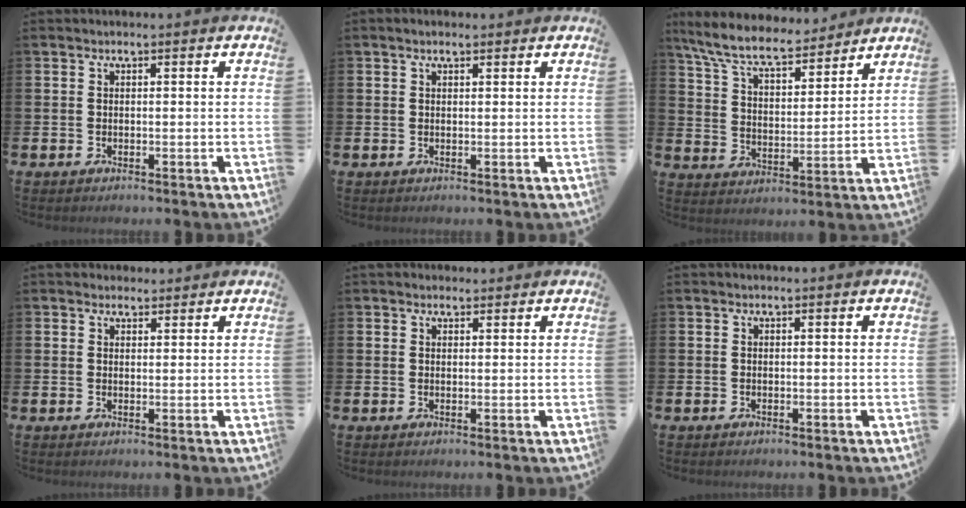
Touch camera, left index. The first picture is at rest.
{"total": 1.1, "force": [0.8, 0.4, 0.5], "torque": [-0.010, 0.004, 0.014]}
{"total": 8.7, "force": [7.9, 2.0, 3.1], "torque": [-0.096, -0.043, 0.141]}
{"total": 2.4, "force": [2.1, 1.0, 0.0], "torque": [0.016, -0.009, 0.036]}
{"total": 1.5, "force": [1.3, 0.7, 0.1], "torque": [0.006, 0.002, 0.023]}
{"total": 0.0}